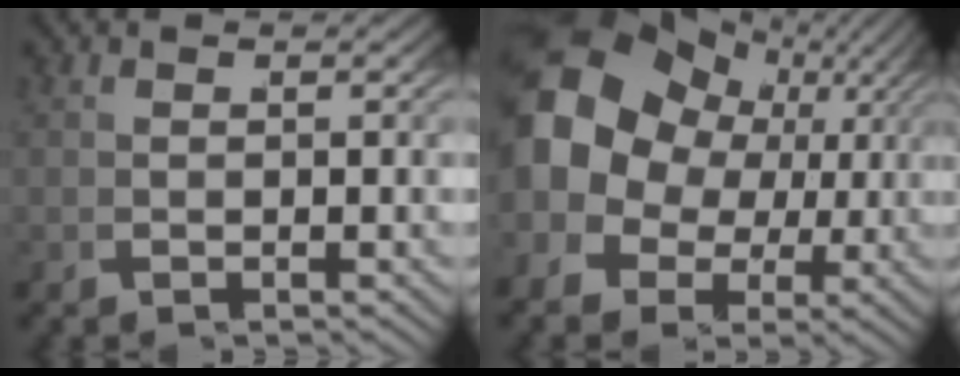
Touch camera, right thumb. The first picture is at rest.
{"total": 13.7, "force": [1.9, 10.6, 8.4], "torque": [-0.182, -0.010, 0.033]}